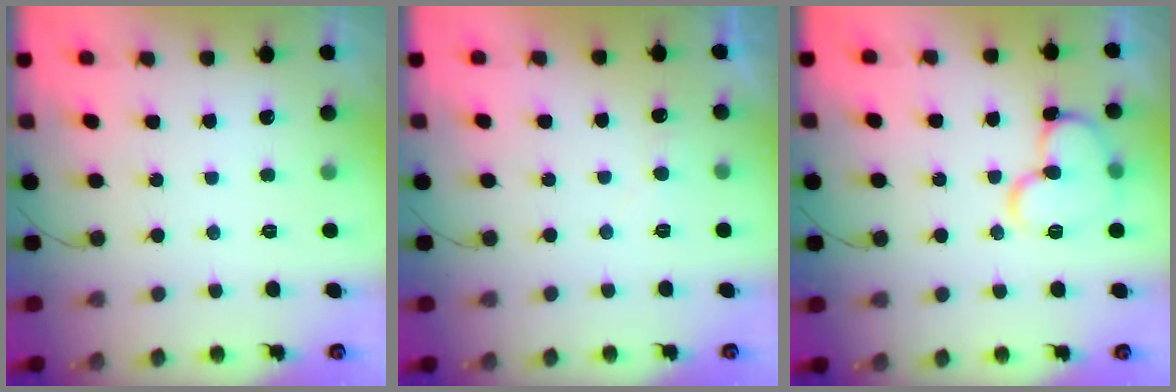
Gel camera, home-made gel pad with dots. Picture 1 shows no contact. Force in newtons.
{"total": 4.0, "press": 4.0, "slide": 0.5}
{"total": 11.9, "press": 11.8, "slide": 1.4}